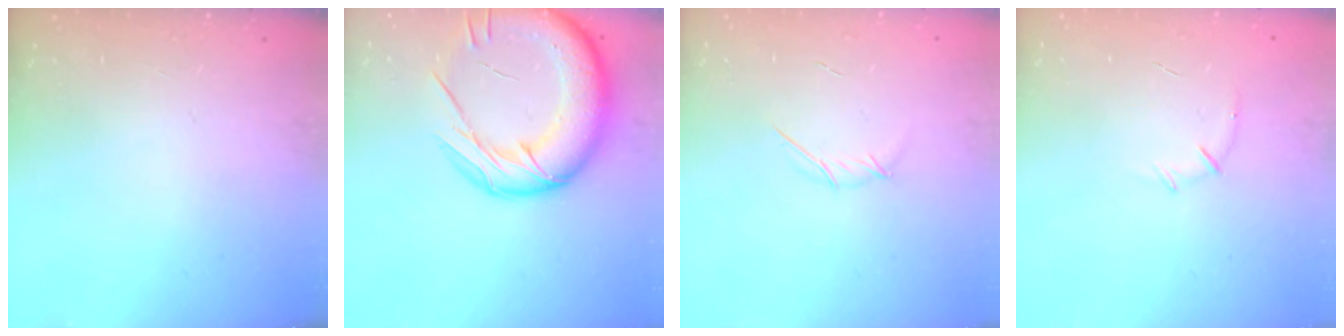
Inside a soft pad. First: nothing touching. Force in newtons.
{"total": 24.5, "press": 24.0, "slide": 4.6}
{"total": 3.6, "press": 3.5, "slide": 0.9}
{"total": 5.4, "press": 5.3, "slide": 1.4}